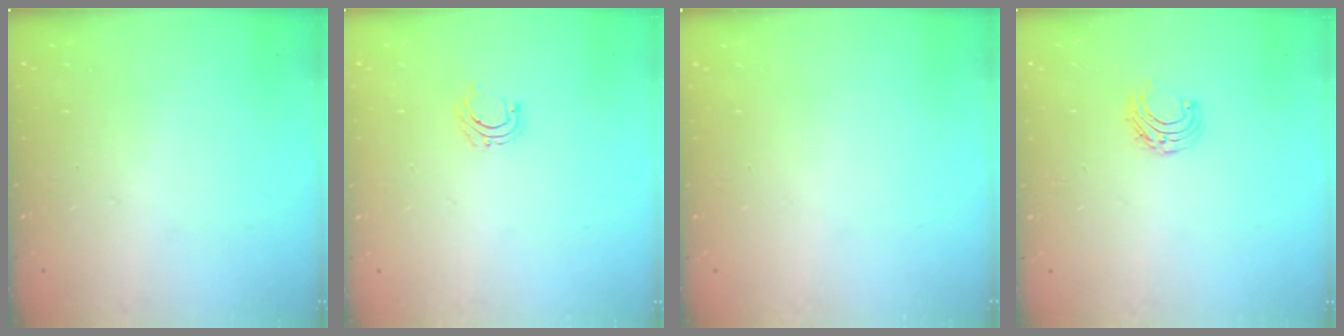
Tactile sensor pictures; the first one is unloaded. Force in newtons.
{"total": 4.1, "press": 4.0, "slide": 0.6}
{"total": 0.0}
{"total": 5.9, "press": 5.8, "slide": 0.7}